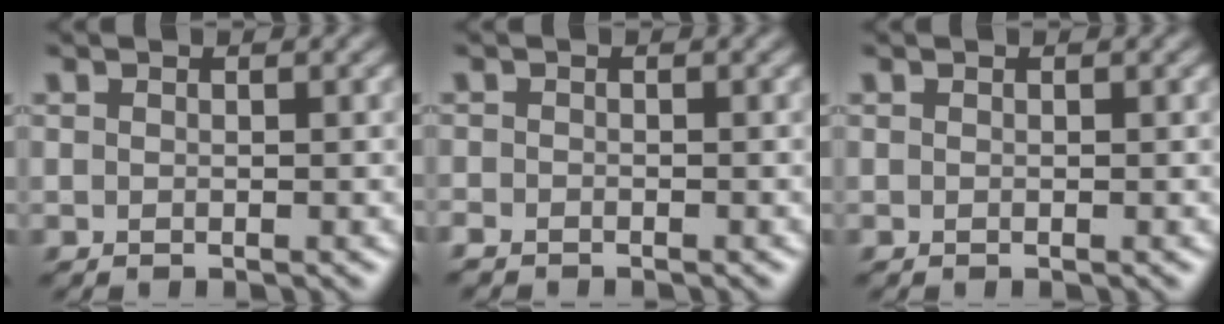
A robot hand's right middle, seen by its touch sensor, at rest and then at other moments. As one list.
[{"total": 1.3, "force": [-1.2, 0.4, 0.3], "torque": [-0.005, -0.009, -0.027]}, {"total": 0.0}]